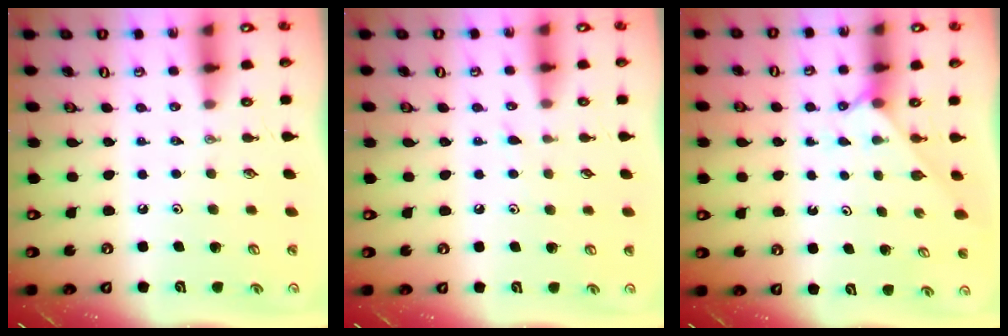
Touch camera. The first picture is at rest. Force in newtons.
{"total": 6.7, "press": 6.7, "slide": 0.6}
{"total": 2.9, "press": 2.8, "slide": 0.3}